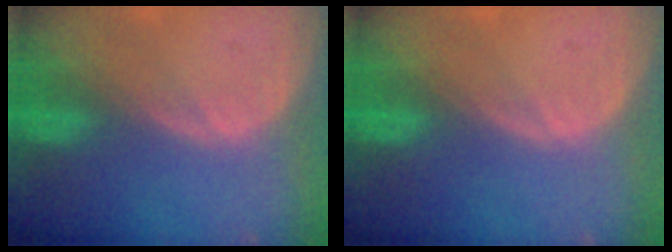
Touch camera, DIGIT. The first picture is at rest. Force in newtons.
{"total": 0.0}